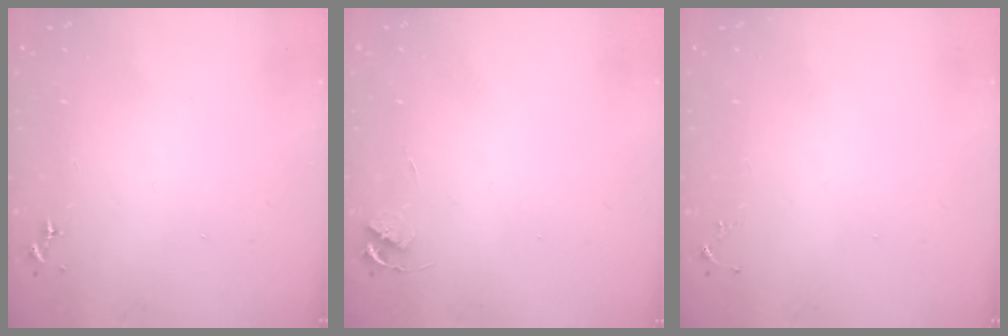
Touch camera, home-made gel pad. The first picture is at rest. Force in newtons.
{"total": 4.1, "press": 4.1, "slide": 0.5}
{"total": 4.1, "press": 4.0, "slide": 0.5}